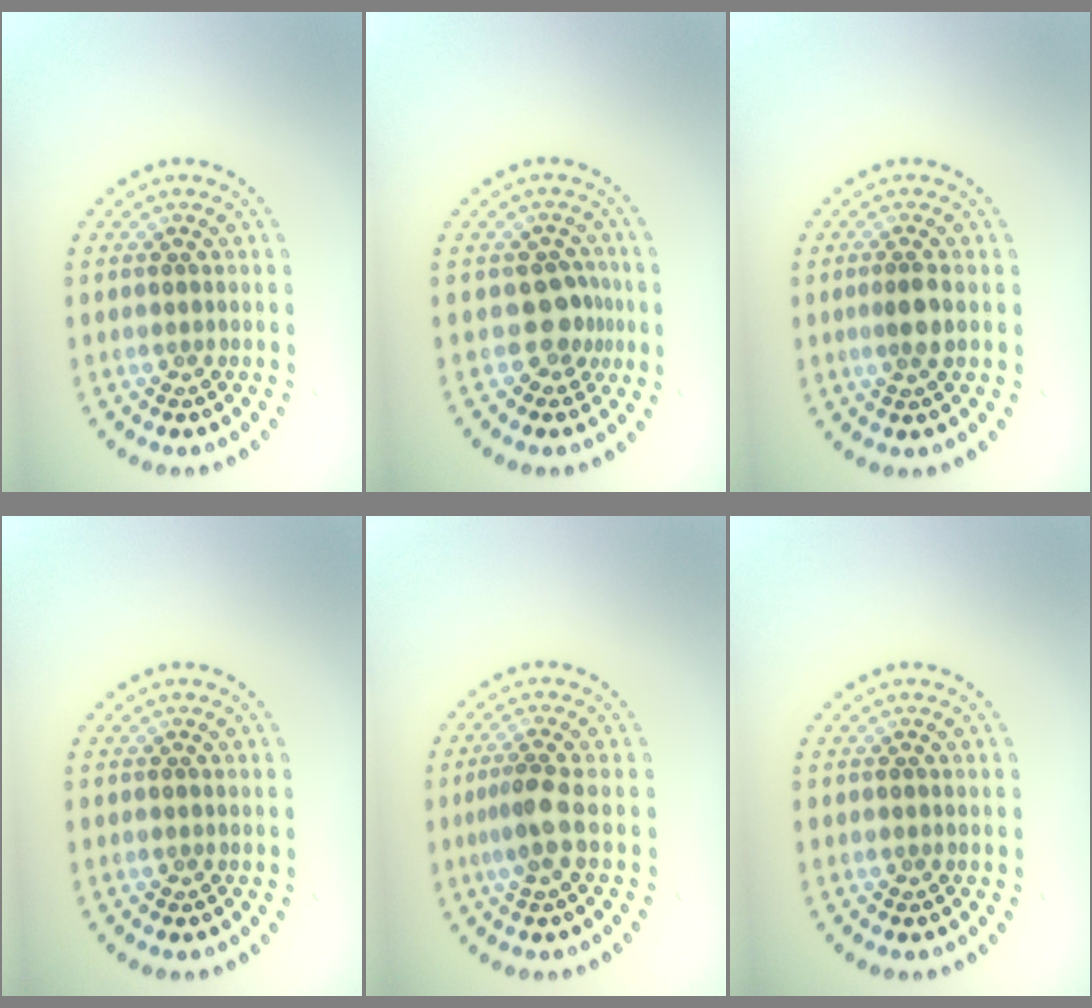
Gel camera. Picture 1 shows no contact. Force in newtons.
{"total": 2.2, "press": 1.8, "slide": 1.4}
{"total": 2.0, "press": 1.7, "slide": 0.9}
{"total": 0.0}
{"total": 2.4, "press": 1.7, "slide": 1.7}
{"total": 0.0}